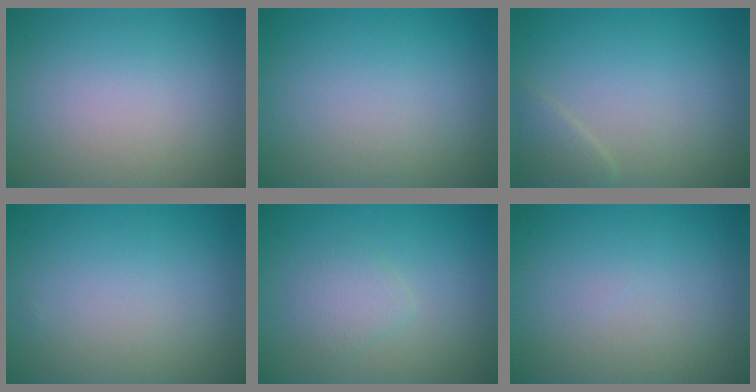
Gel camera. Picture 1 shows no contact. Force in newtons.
{"total": 0.0}
{"total": 1.4, "press": 1.4, "slide": 0.2}
{"total": 0.0}
{"total": 1.8, "press": 1.8, "slide": 0.1}
{"total": 0.0}